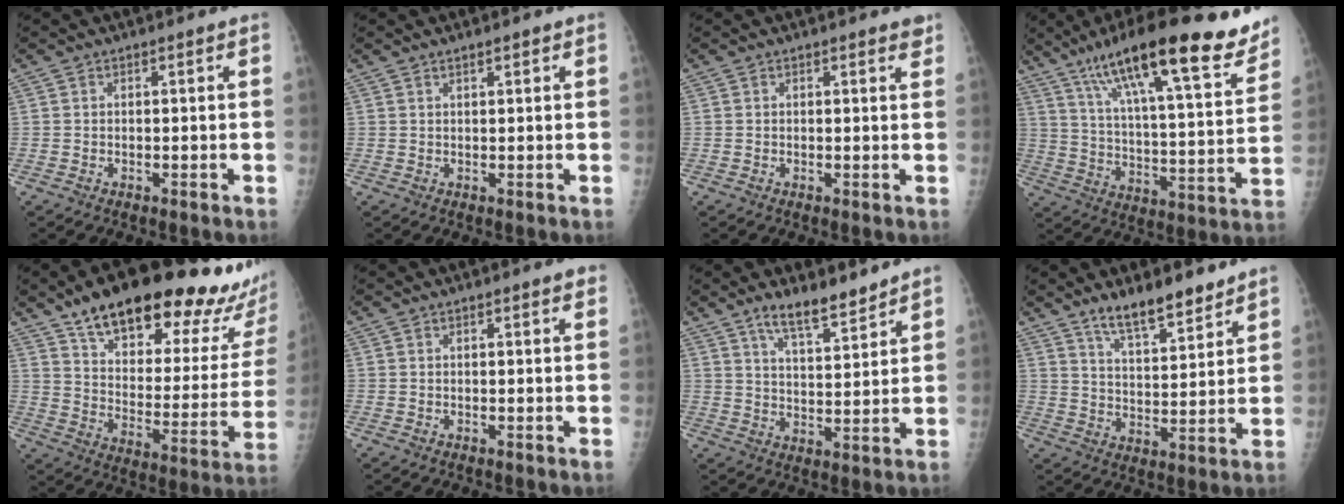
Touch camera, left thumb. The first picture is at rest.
{"total": 1.3, "force": [0.9, 0.3, 0.8], "torque": [-0.012, -0.003, 0.014]}
{"total": 1.3, "force": [1.0, 0.4, 0.7], "torque": [-0.002, -0.004, 0.009]}
{"total": 25.1, "force": [17.0, 5.6, 17.5], "torque": [-0.256, -0.045, 0.272]}
{"total": 30.4, "force": [22.1, 10.1, 18.2], "torque": [-0.226, -0.073, 0.312]}
{"total": 1.6, "force": [1.0, 0.3, 1.2], "torque": [-0.015, -0.002, 0.010]}
{"total": 8.1, "force": [6.5, 2.0, 4.4], "torque": [-0.062, -0.049, 0.116]}
{"total": 9.7, "force": [7.7, 2.5, 5.4], "torque": [-0.076, -0.055, 0.138]}